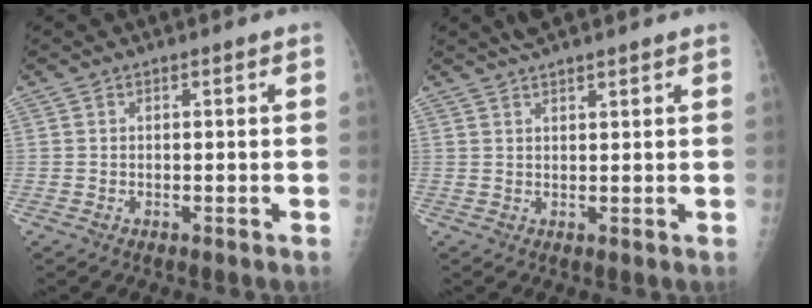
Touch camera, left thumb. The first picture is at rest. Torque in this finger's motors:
{"motor_torque": [1.09, -0.16, 0.50, -0.34, 0.01]}